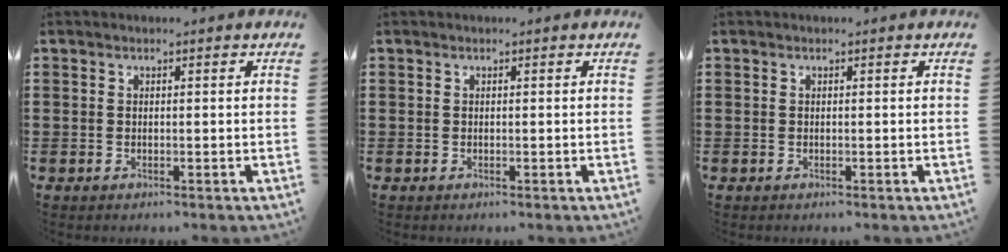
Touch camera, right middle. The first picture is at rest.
{"total": 0.0}
{"total": 0.0}